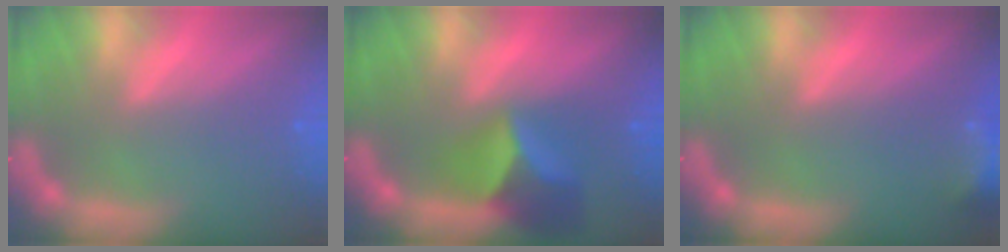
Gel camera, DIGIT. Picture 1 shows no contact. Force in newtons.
{"total": 6.0}
{"total": 4.9}